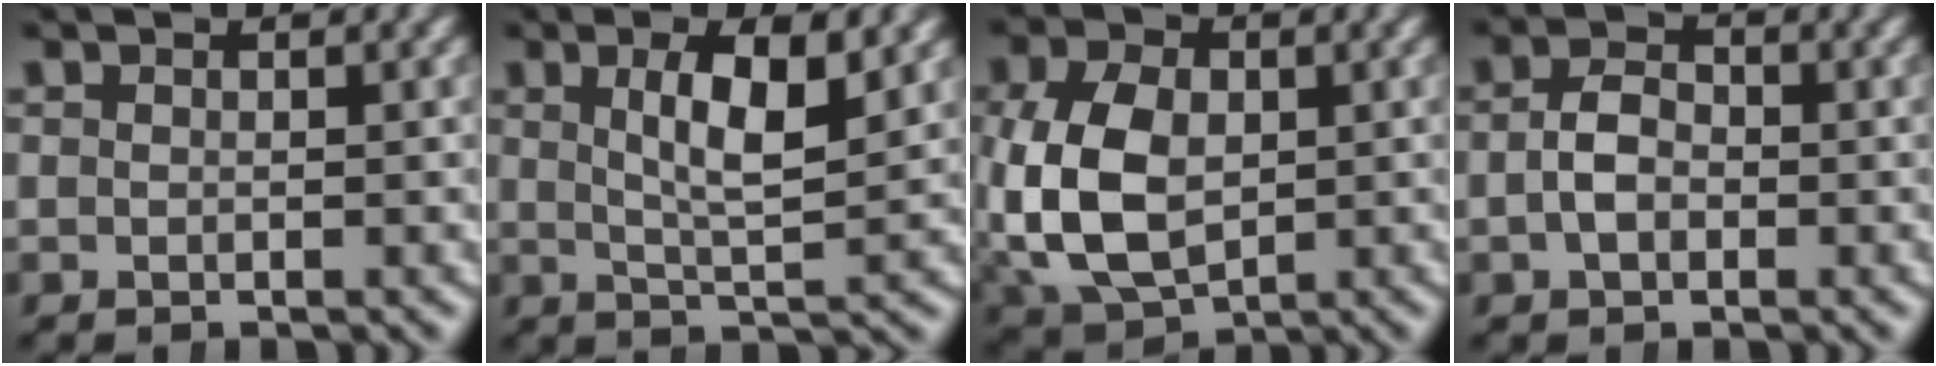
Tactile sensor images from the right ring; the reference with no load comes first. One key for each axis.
{"total": 4.6, "fx": 0.9, "fy": 1.1, "fz": 4.4, "tx": -0.067, "ty": -0.009, "tz": 0.024}
{"total": 9.6, "fx": -0.8, "fy": 7.6, "fz": 5.8, "tx": -0.149, "ty": -0.029, "tz": 0.005}
{"total": 2.9, "fx": -0.6, "fy": 2.0, "fz": 2.0, "tx": -0.043, "ty": -0.004, "tz": -0.008}